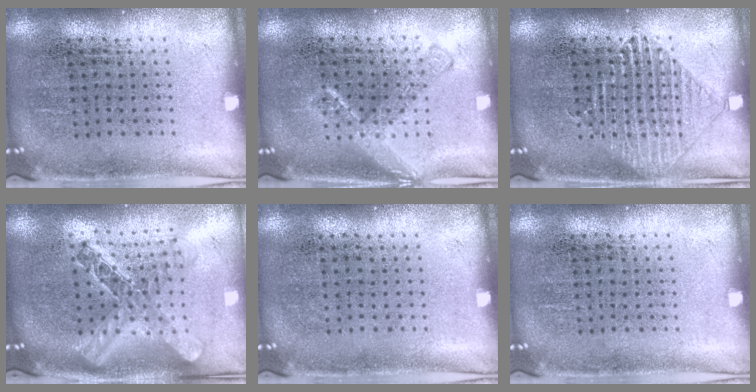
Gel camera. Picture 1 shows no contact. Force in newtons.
{"total": 1.5, "press": 1.5, "slide": 0.2}
{"total": 2.0, "press": 2.0, "slide": 0.3}
{"total": 2.1, "press": 1.7, "slide": 1.3}
{"total": 0.0}
{"total": 0.0}